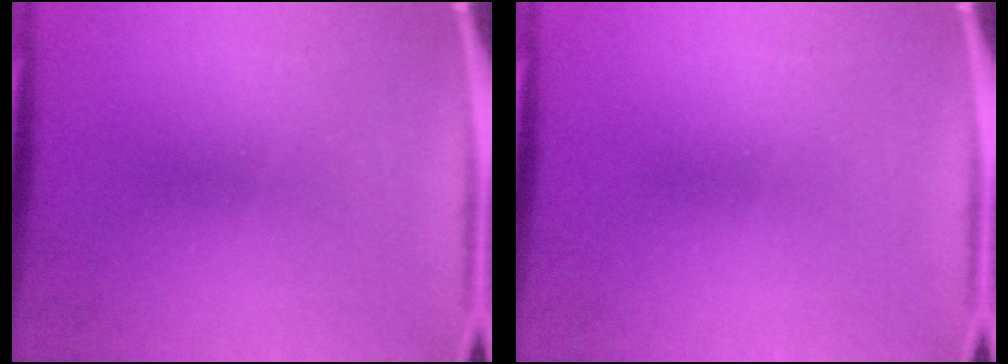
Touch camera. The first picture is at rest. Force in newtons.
{"total": 0.0}